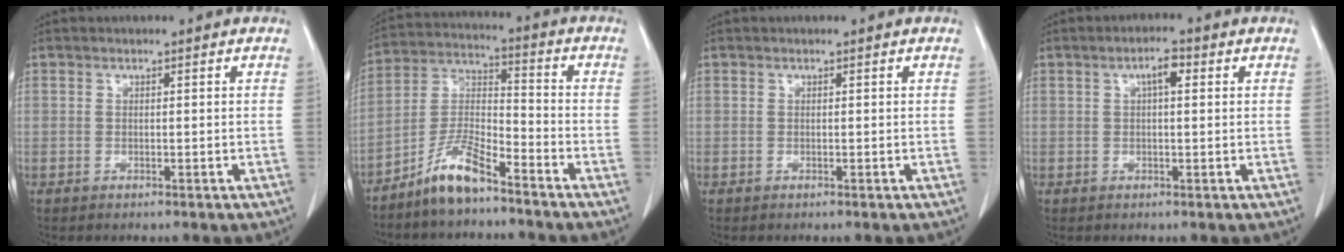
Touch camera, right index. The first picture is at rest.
{"total": 8.5, "force": [-6.4, 1.8, 5.2], "torque": [-0.109, 0.003, -0.127]}
{"total": 0.0}
{"total": 2.9, "force": [0.9, 0.8, 2.7], "torque": [-0.048, 0.008, 0.013]}